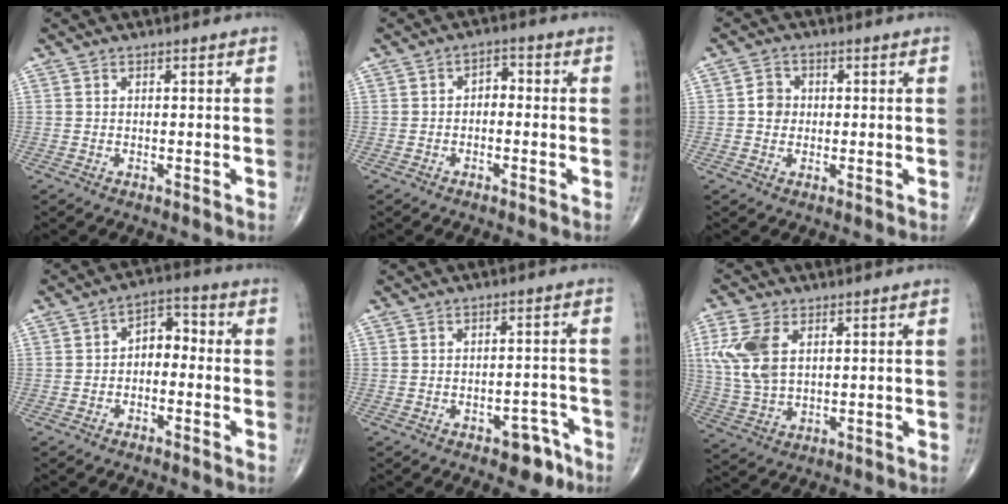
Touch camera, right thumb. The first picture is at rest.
{"total": 2.9, "force": [-0.4, 1.9, 2.1], "torque": [-0.018, 0.016, -0.017]}
{"total": 3.4, "force": [0.1, 3.1, 1.5], "torque": [-0.011, 0.005, -0.005]}
{"total": 5.6, "force": [-0.8, 3.8, 4.1], "torque": [-0.041, 0.030, -0.027]}
{"total": 5.4, "force": [-3.4, 2.8, 3.0], "torque": [-0.016, 0.032, -0.040]}
{"total": 10.1, "force": [3.0, 6.0, 7.6], "torque": [-0.166, -0.001, 0.064]}